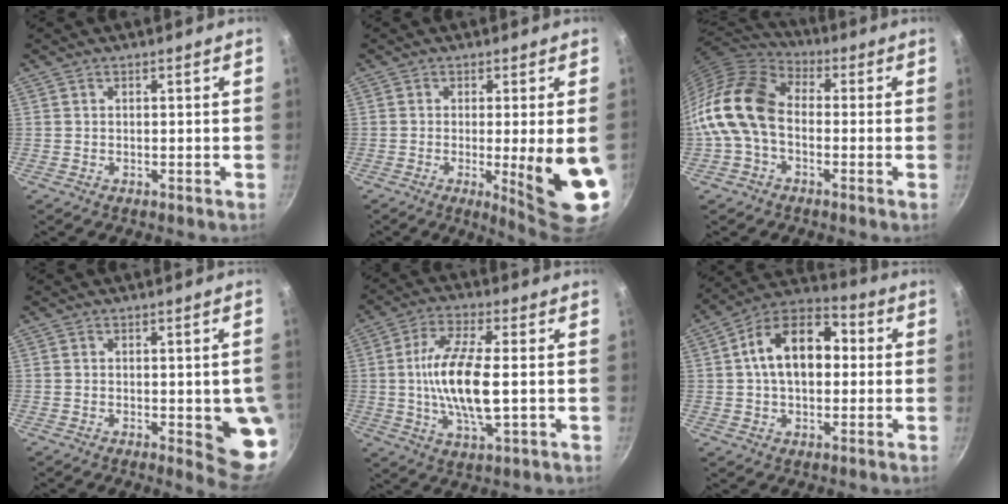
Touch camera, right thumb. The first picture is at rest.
{"total": 12.5, "force": [-2.0, 1.7, 12.2], "torque": [-0.154, -0.014, -0.018]}
{"total": 14.8, "force": [-2.0, 10.1, 10.6], "torque": [-0.189, 0.039, -0.062]}
{"total": 8.7, "force": [-1.3, 2.7, 8.1], "torque": [-0.075, -0.004, -0.013]}
{"total": 13.3, "force": [-0.3, 4.4, 12.6], "torque": [-0.249, 0.005, -0.012]}
{"total": 15.5, "force": [1.6, 10.1, 11.6], "torque": [-0.151, 0.034, 0.005]}